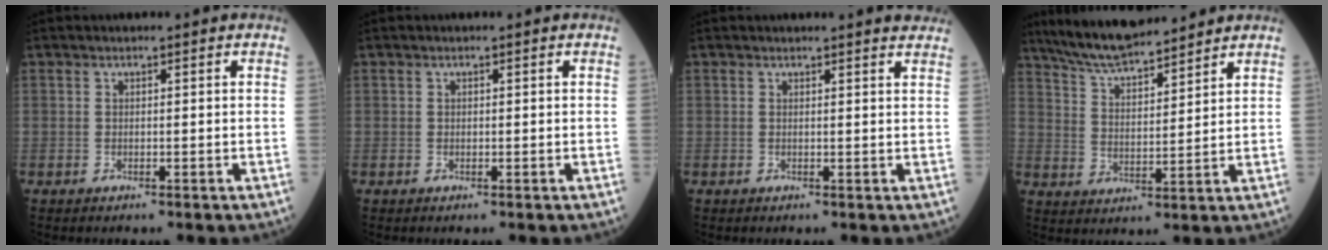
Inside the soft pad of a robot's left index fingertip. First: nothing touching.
{"total": 0.0}
{"total": 5.4, "force": [5.3, 0.1, 0.9], "torque": [-0.010, -0.017, 0.038]}
{"total": 11.6, "force": [10.5, 1.4, 4.7], "torque": [-0.089, 0.018, 0.191]}